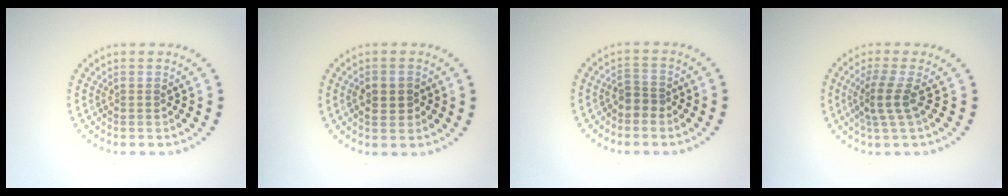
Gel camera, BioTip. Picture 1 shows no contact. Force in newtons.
{"total": 2.5, "press": 2.5, "slide": 0.2}
{"total": 1.6, "press": 1.4, "slide": 0.7}
{"total": 2.6, "press": 1.9, "slide": 1.9}